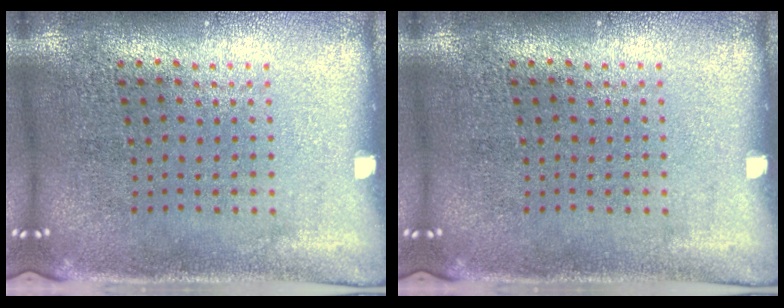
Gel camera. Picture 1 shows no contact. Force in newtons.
{"total": 0.0}